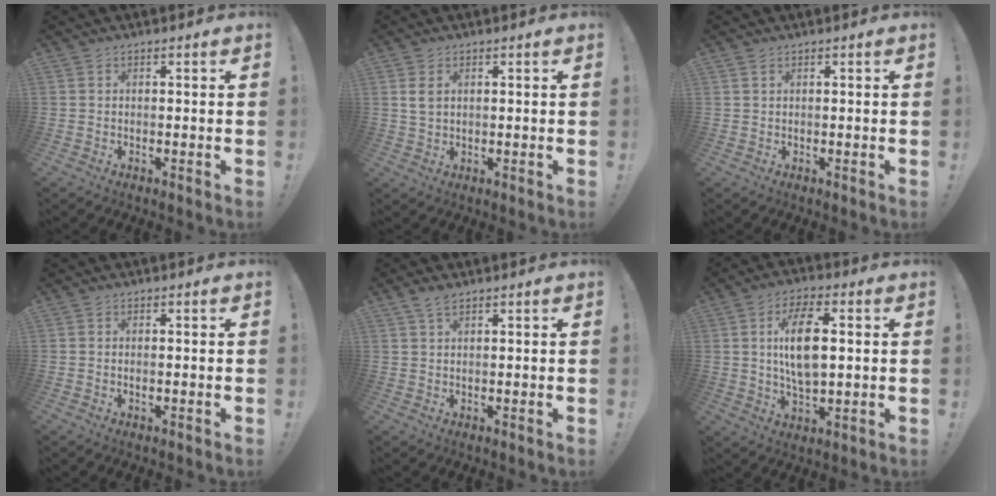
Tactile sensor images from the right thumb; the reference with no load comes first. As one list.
[{"total": 3.4, "force": [1.3, 2.1, 2.4], "torque": [-0.046, -0.002, 0.021]}, {"total": 1.0, "force": [0.7, 0.5, 0.5], "torque": [-0.008, 0.000, 0.012]}, {"total": 0.6, "force": [0.2, 0.1, 0.6], "torque": [-0.009, -0.001, 0.002]}, {"total": 3.1, "force": [2.2, 1.1, 1.9], "torque": [-0.037, -0.006, 0.040]}, {"total": 12.7, "force": [2.1, 6.3, 10.8], "torque": [-0.185, -0.001, 0.032]}]